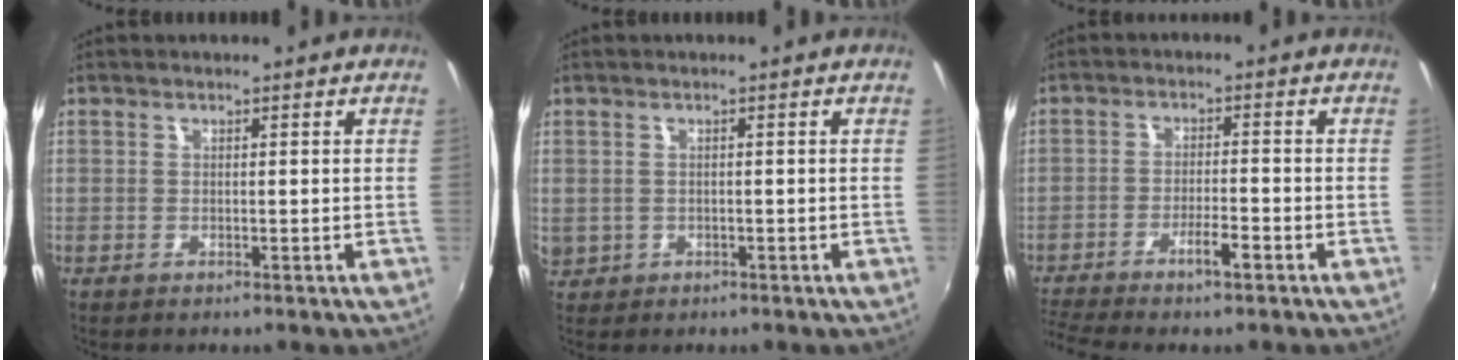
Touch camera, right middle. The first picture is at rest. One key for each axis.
{"total": 2.8, "fx": -0.2, "fy": 2.6, "fz": 1.0, "tx": -0.023, "ty": -0.002, "tz": 0.004}
{"total": 6.5, "fx": -4.9, "fy": 0.0, "fz": 4.3, "tx": -0.097, "ty": -0.007, "tz": -0.091}